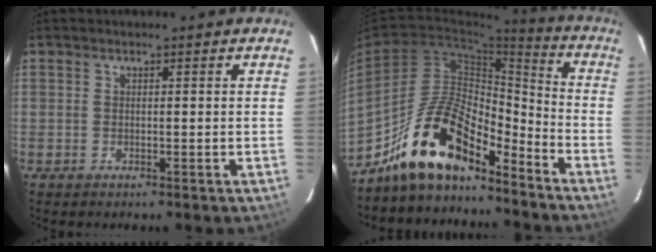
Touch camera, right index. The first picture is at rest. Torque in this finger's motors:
{"motor_torque": [0.84, -0.80, 1.05, 0.21]}